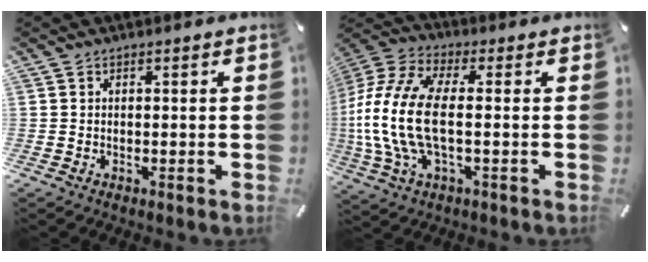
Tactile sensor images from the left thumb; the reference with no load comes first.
{"total": 16.8, "force": [-1.2, 8.3, 14.5], "torque": [-0.321, -0.009, -0.024]}